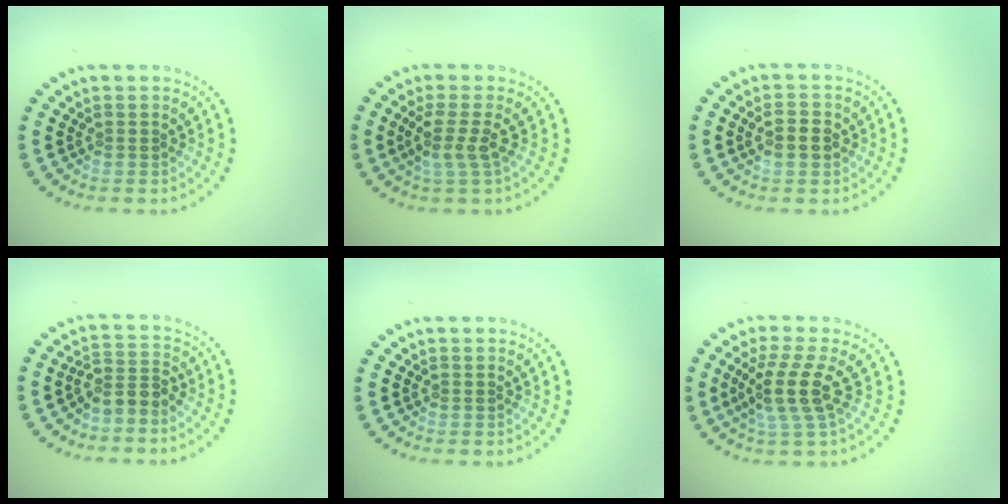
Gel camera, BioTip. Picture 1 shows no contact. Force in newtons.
{"total": 2.5, "press": 2.0, "slide": 1.6}
{"total": 1.9, "press": 1.9, "slide": 0.3}
{"total": 2.4, "press": 1.8, "slide": 1.6}
{"total": 0.0}
{"total": 3.8, "press": 2.7, "slide": 2.6}